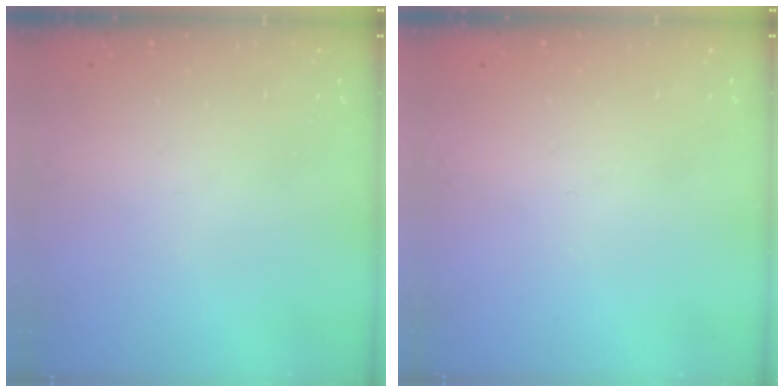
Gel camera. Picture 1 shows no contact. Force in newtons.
{"total": 0.0}